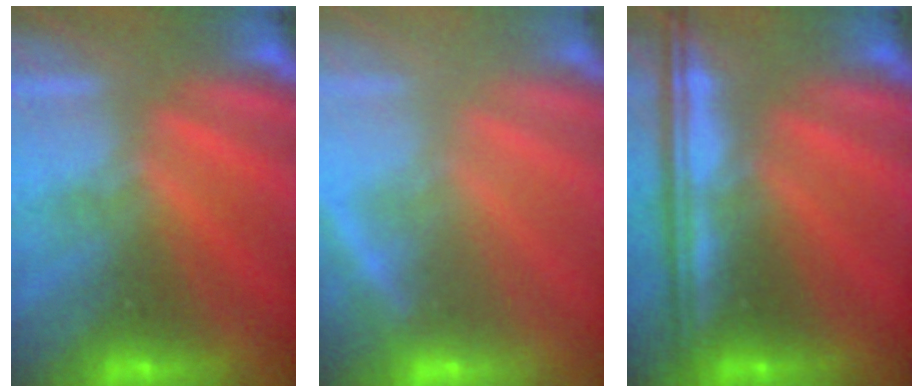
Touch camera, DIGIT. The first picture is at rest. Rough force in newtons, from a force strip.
{"total": 2.4}
{"total": 7.7}